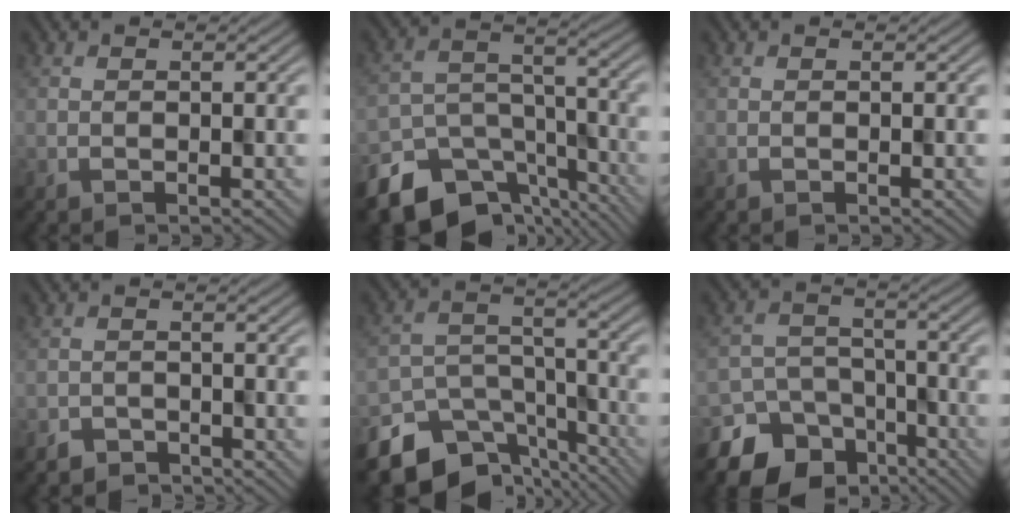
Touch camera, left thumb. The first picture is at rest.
{"total": 12.8, "force": [-9.8, 6.9, 4.3], "torque": [-0.091, -0.026, -0.139]}
{"total": 0.0}
{"total": 2.4, "force": [-2.1, 1.0, -0.2], "torque": [0.009, 0.000, -0.037]}
{"total": 12.8, "force": [-9.9, 6.9, 4.2], "torque": [-0.089, -0.025, -0.137]}
{"total": 13.5, "force": [-9.3, 8.9, 3.9], "torque": [-0.093, -0.032, -0.131]}